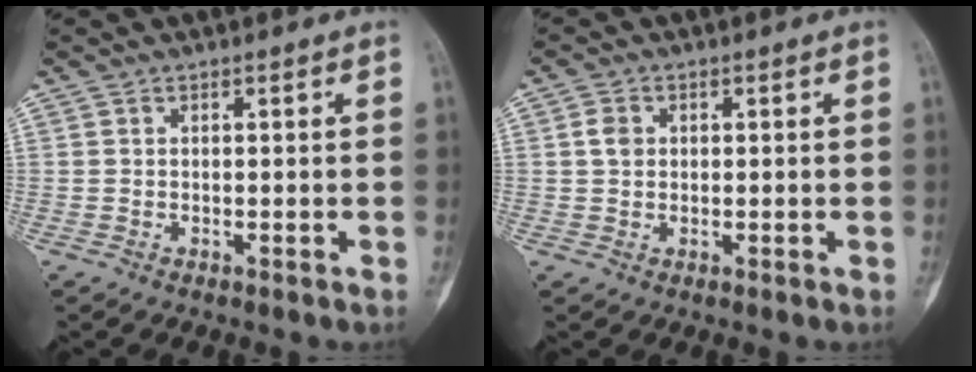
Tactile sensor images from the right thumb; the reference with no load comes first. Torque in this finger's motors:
{"motor_torque": [0.01, 0.19, 0.24, -0.08, 0.04]}